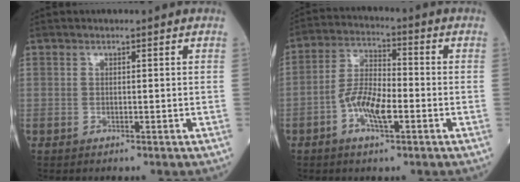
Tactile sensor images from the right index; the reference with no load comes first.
{"total": 7.8, "force": [-2.8, 2.4, 6.9], "torque": [-0.145, 0.005, -0.056]}